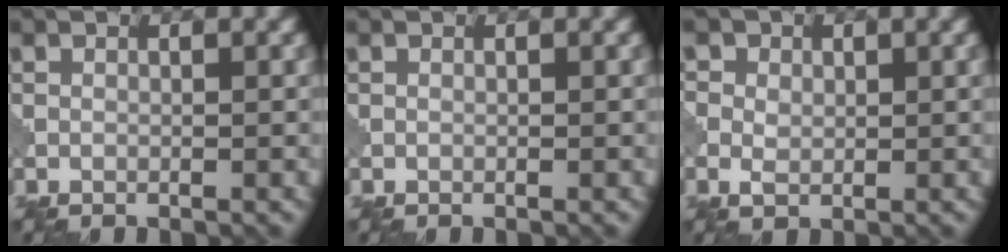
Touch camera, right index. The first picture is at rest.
{"total": 0.0}
{"total": 3.7, "force": [0.9, 3.0, 1.9], "torque": [-0.026, 0.016, -0.003]}